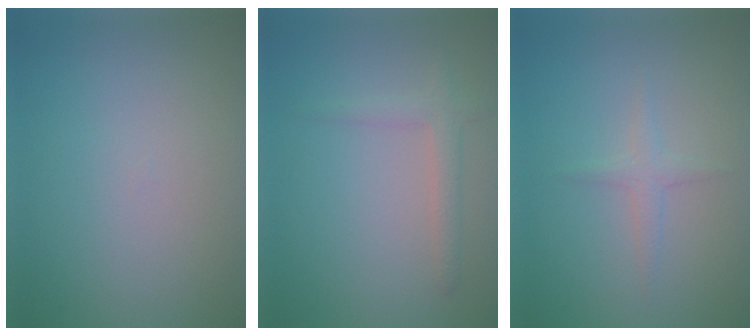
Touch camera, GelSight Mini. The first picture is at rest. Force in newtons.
{"total": 2.0, "press": 1.9, "slide": 0.1}
{"total": 1.3, "press": 1.3, "slide": 0.1}